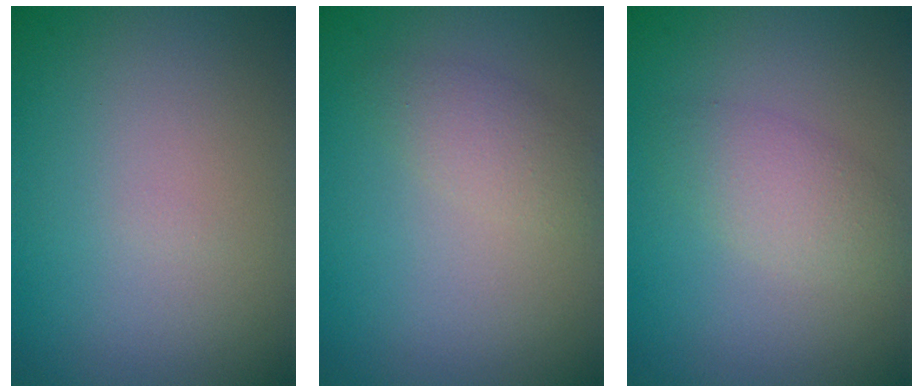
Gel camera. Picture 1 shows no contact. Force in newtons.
{"total": 2.2, "press": 2.2, "slide": 0.1}
{"total": 2.7, "press": 2.7, "slide": 0.0}